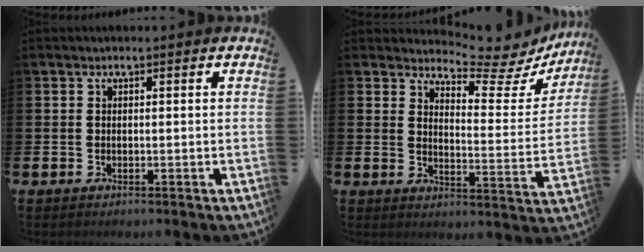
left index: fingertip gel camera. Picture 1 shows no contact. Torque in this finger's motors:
{"motor_torque": [0.03, -0.24, -0.02, 0.00]}